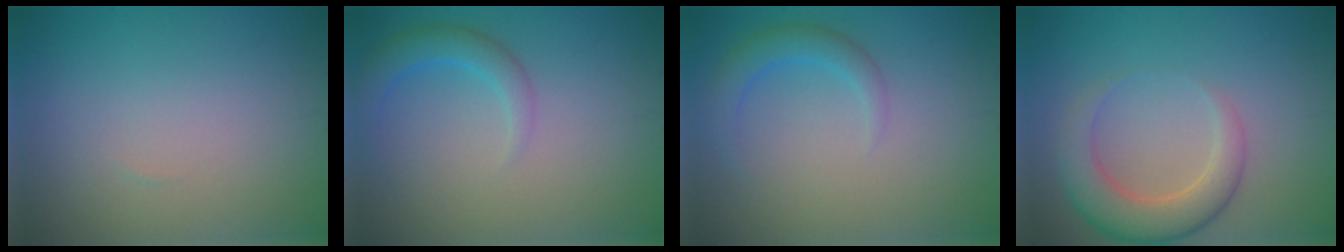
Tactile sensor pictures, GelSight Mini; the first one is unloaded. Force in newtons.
{"total": 2.7, "press": 2.7, "slide": 0.2}
{"total": 2.4, "press": 2.4, "slide": 0.1}
{"total": 4.8, "press": 4.7, "slide": 0.5}